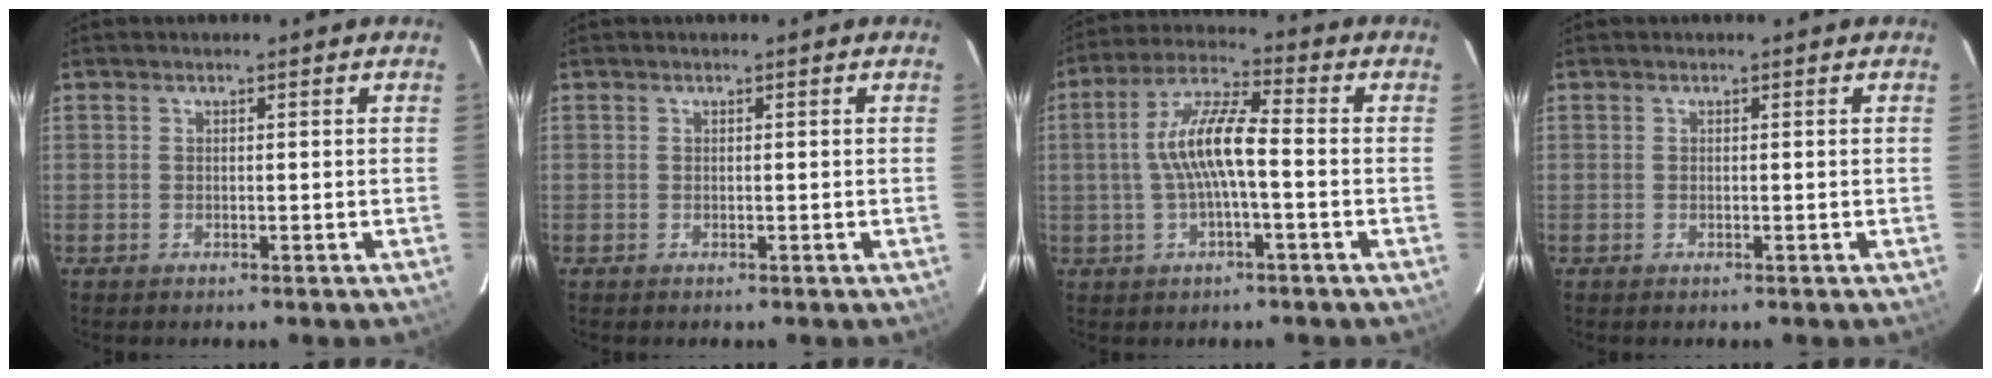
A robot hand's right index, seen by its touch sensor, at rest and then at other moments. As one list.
[{"total": 0.0}, {"total": 9.9, "force": [-0.9, 2.0, 9.7], "torque": [-0.193, 0.015, -0.018]}, {"total": 0.0}]